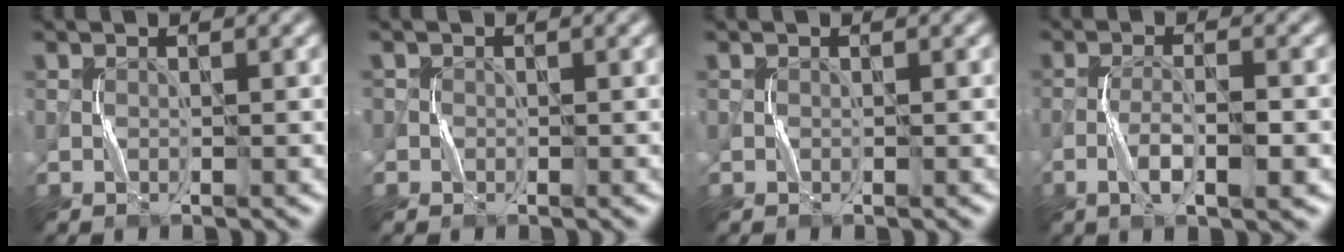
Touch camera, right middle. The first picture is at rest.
{"total": 0.9, "force": [-0.1, 0.9, -0.1], "torque": [0.012, -0.003, -0.006]}
{"total": 0.0}
{"total": 4.0, "force": [-1.6, 0.9, 3.5], "torque": [-0.068, 0.004, -0.032]}